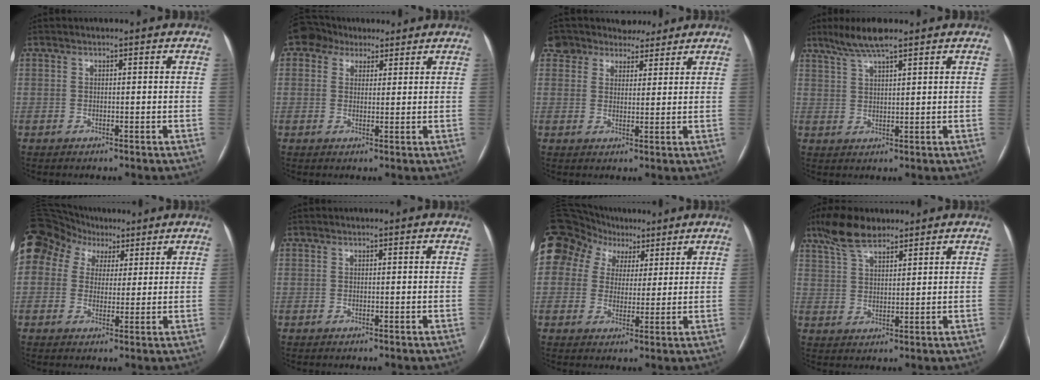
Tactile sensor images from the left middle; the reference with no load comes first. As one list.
[{"total": 5.1, "force": [3.5, 3.6, 1.0], "torque": [-0.023, 0.029, 0.061]}, {"total": 7.8, "force": [6.8, 3.7, 0.8], "torque": [-0.008, 0.018, 0.099]}, {"total": 5.6, "force": [4.3, 0.3, 3.5], "torque": [-0.076, 0.010, 0.084]}, {"total": 23.7, "force": [11.9, 17.9, 10.2], "torque": [-0.331, 0.104, 0.223]}, {"total": 0.0}, {"total": 19.4, "force": [10.2, 14.8, 7.5], "torque": [-0.232, 0.084, 0.191]}, {"total": 7.2, "force": [5.8, 2.2, 3.8], "torque": [-0.082, 0.016, 0.111]}]